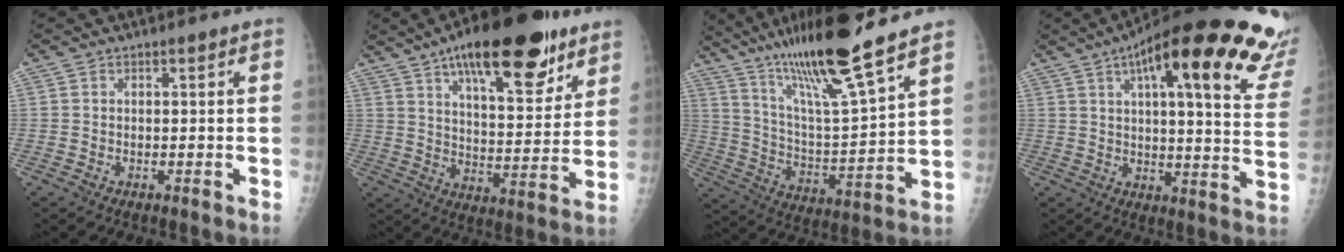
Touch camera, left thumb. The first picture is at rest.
{"total": 23.3, "force": [13.9, 8.4, 16.7], "torque": [-0.221, -0.042, 0.215]}
{"total": 21.4, "force": [16.0, 1.3, 14.1], "torque": [-0.231, -0.062, 0.288]}
{"total": 31.3, "force": [18.1, 7.4, 24.5], "torque": [-0.262, -0.014, 0.235]}